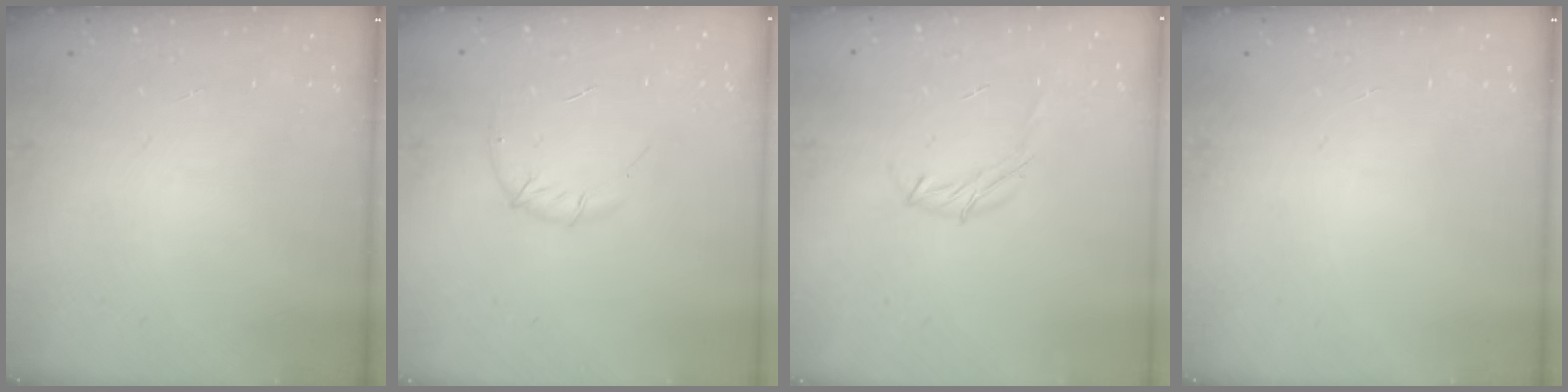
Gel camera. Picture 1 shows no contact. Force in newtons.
{"total": 5.7, "press": 5.5, "slide": 1.6}
{"total": 6.0, "press": 5.9, "slide": 1.1}
{"total": 0.0}